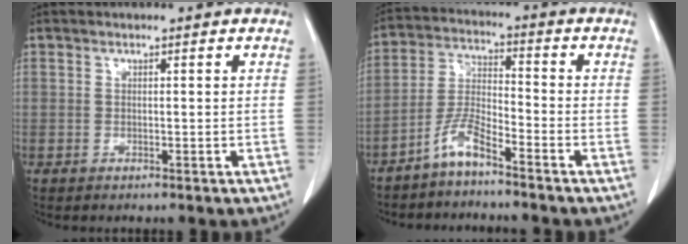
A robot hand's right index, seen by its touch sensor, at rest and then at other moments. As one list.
[{"total": 5.7, "force": [-4.4, 0.8, 3.5], "torque": [-0.085, -0.007, -0.092]}]